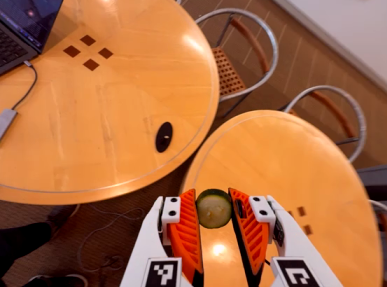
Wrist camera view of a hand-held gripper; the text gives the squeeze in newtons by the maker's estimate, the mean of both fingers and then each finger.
{"total": 8.3, "left": 8.5, "right": 8.1}